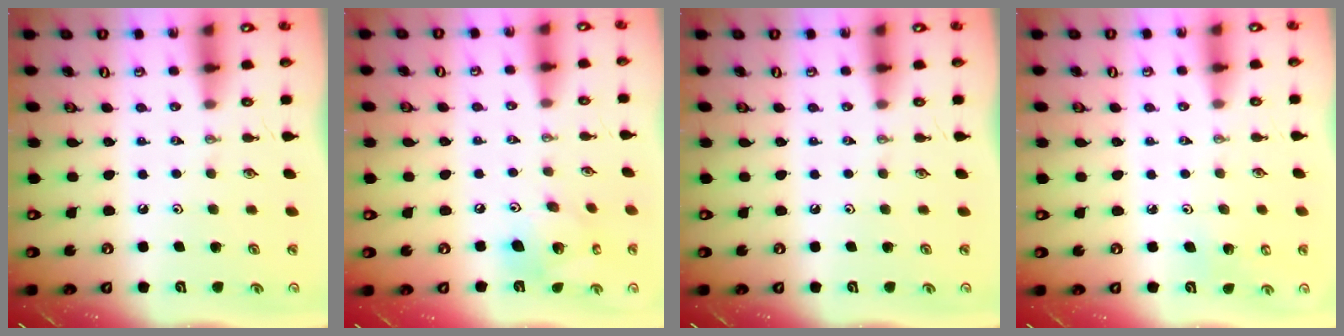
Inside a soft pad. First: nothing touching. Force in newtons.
{"total": 15.1, "press": 14.8, "slide": 2.8}
{"total": 0.0}
{"total": 3.2, "press": 3.1, "slide": 0.8}